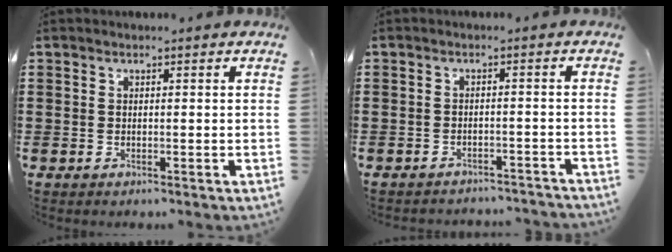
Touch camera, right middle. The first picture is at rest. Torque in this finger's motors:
{"motor_torque": [1.20, -0.94, 0.39, 0.06]}